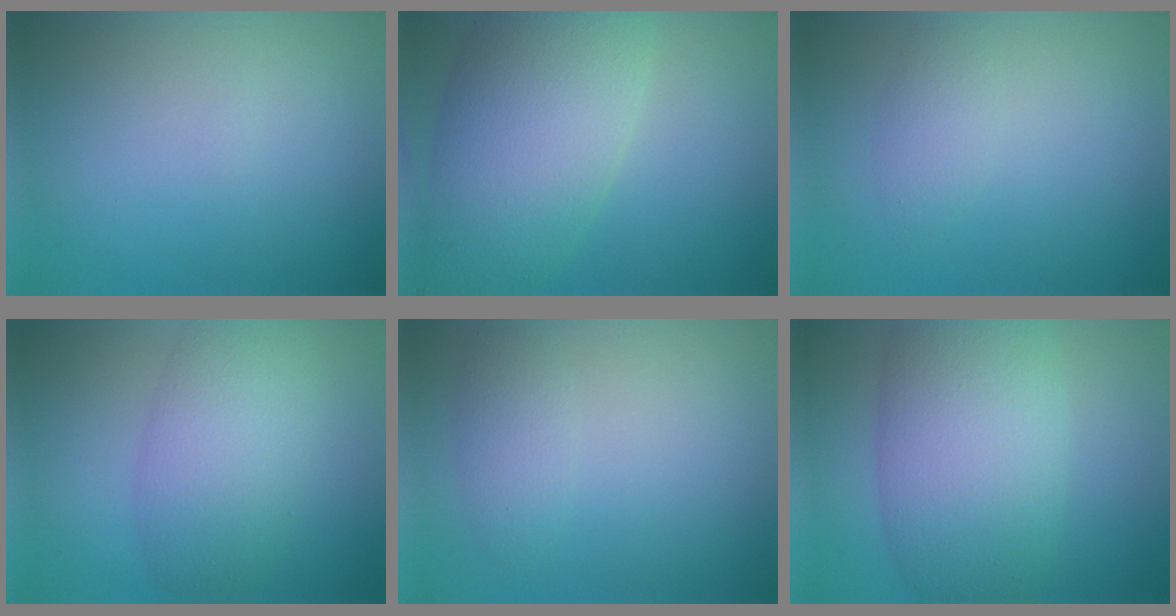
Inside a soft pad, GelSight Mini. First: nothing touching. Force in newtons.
{"total": 10.4, "press": 10.4, "slide": 0.2}
{"total": 1.6, "press": 1.6, "slide": 0.1}
{"total": 5.6, "press": 5.6, "slide": 0.3}
{"total": 2.0, "press": 2.0, "slide": 0.1}
{"total": 10.0, "press": 10.0, "slide": 0.3}